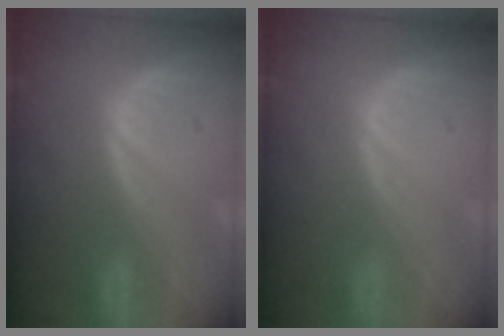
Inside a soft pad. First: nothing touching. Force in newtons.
{"total": 0.0}